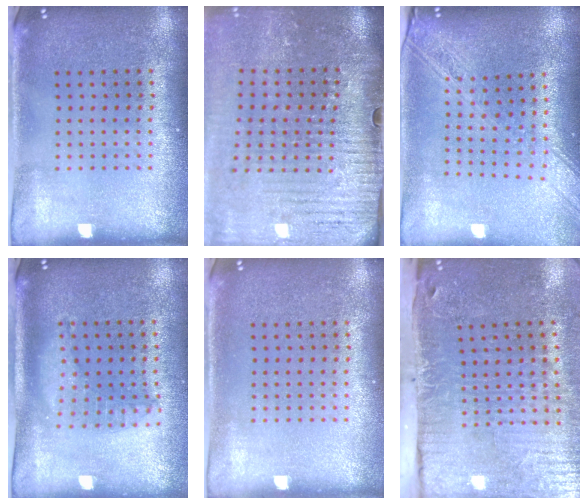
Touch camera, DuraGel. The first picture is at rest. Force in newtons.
{"total": 4.3, "press": 3.7, "slide": 2.2}
{"total": 2.1, "press": 1.8, "slide": 1.1}
{"total": 1.3, "press": 1.3, "slide": 0.2}
{"total": 0.0}
{"total": 5.2, "press": 4.1, "slide": 3.1}